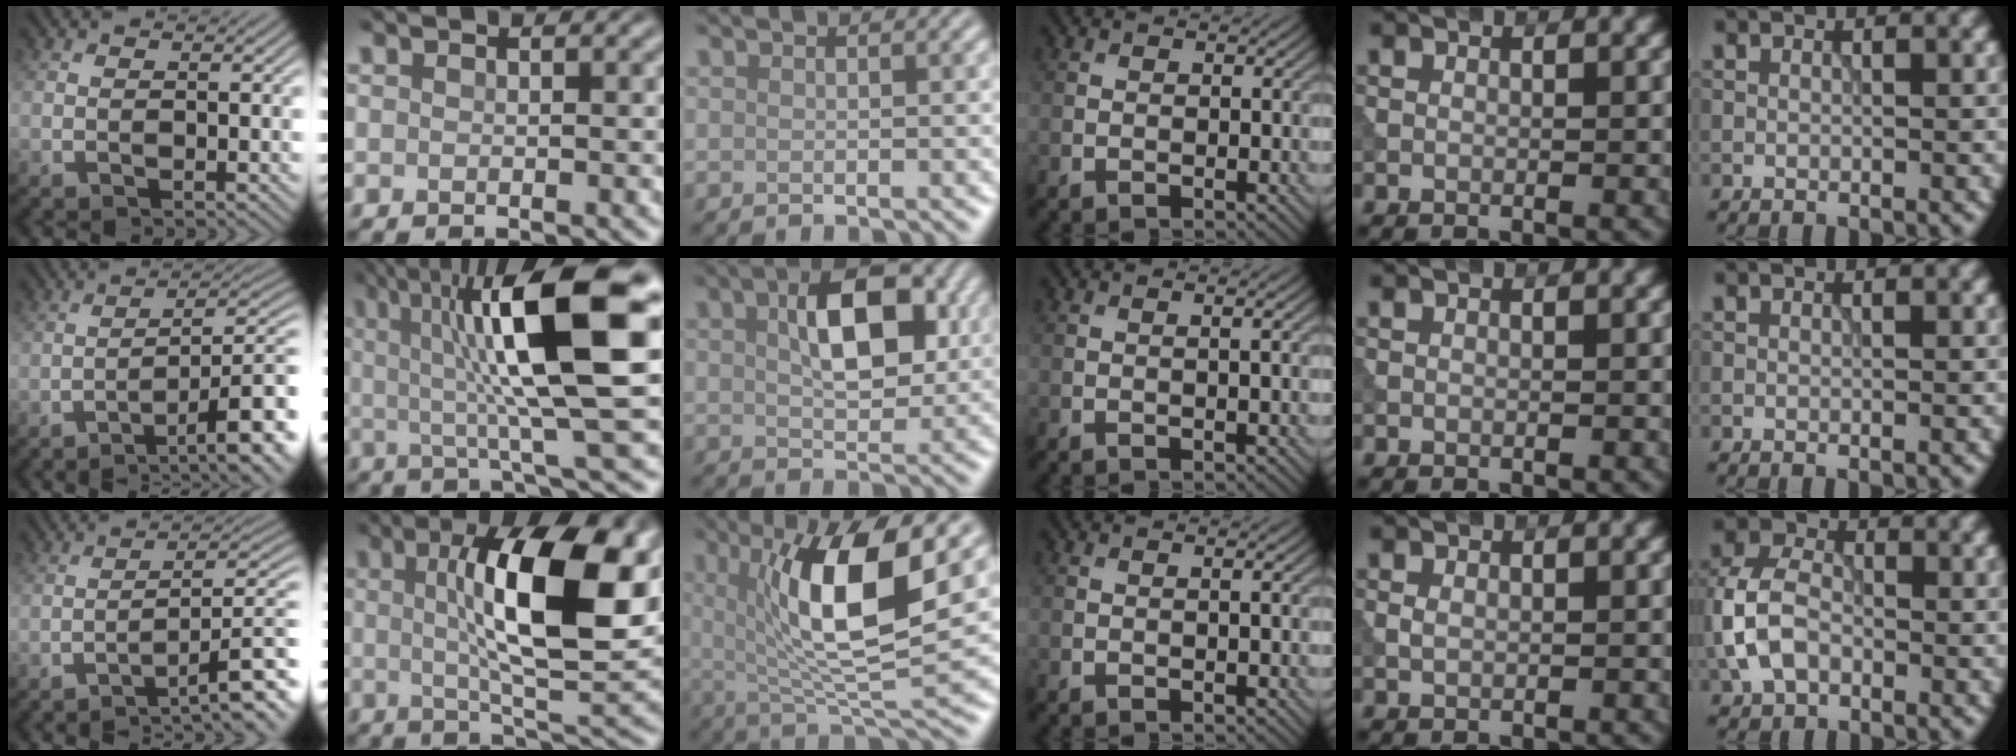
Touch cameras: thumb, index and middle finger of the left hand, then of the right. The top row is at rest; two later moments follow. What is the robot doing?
{"motion": "dispense", "object": "syringe"}